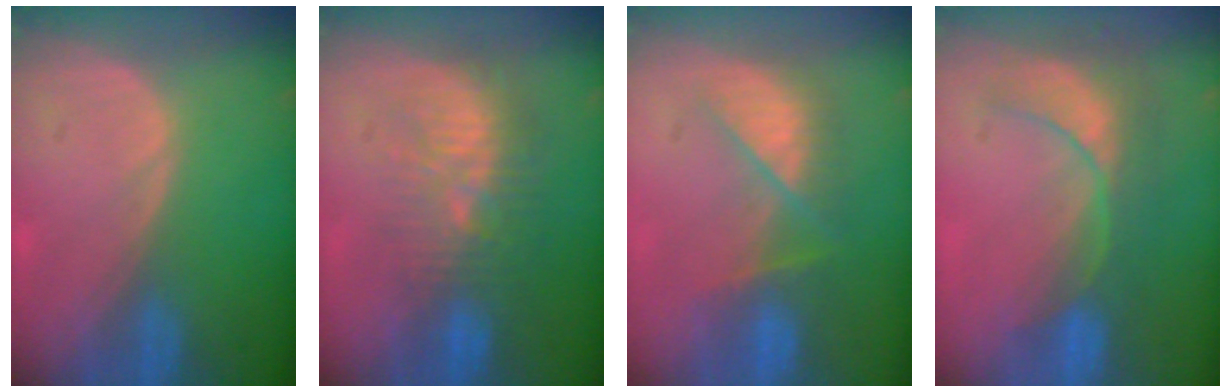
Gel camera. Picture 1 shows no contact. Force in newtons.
{"total": 9.7, "press": 9.1, "slide": 3.6}
{"total": 7.1, "press": 7.0, "slide": 1.3}
{"total": 8.9, "press": 7.7, "slide": 4.5}